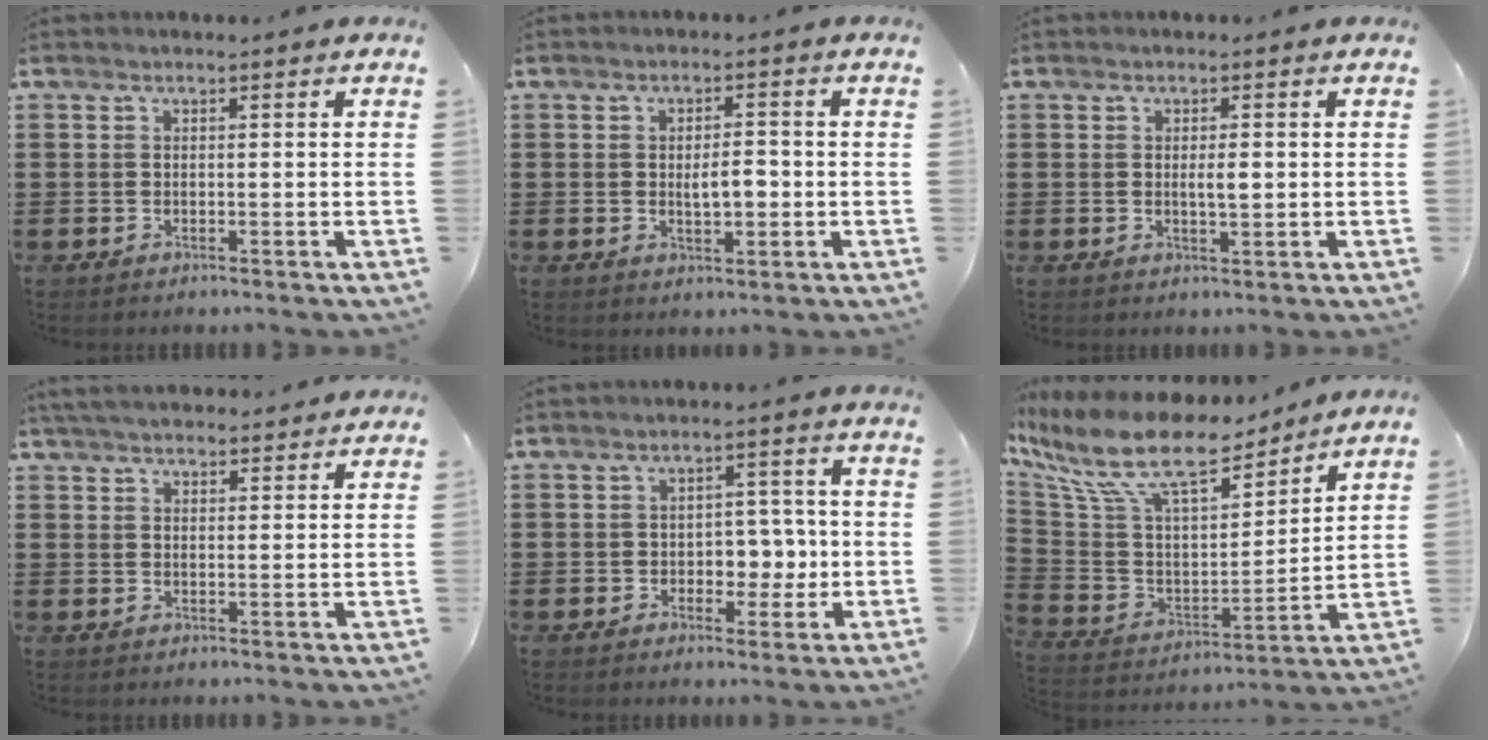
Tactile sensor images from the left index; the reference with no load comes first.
{"total": 3.6, "force": [-0.2, 1.5, 3.3], "torque": [-0.055, 0.000, -0.009]}
{"total": 2.2, "force": [0.2, 0.6, 2.1], "torque": [-0.040, 0.000, 0.002]}
{"total": 4.4, "force": [4.3, 0.7, 0.7], "torque": [-0.027, -0.009, 0.080]}
{"total": 4.8, "force": [-0.3, 3.8, 3.0], "torque": [-0.052, 0.003, -0.014]}
{"total": 13.9, "force": [10.2, 4.1, 8.5], "torque": [-0.215, -0.061, 0.175]}